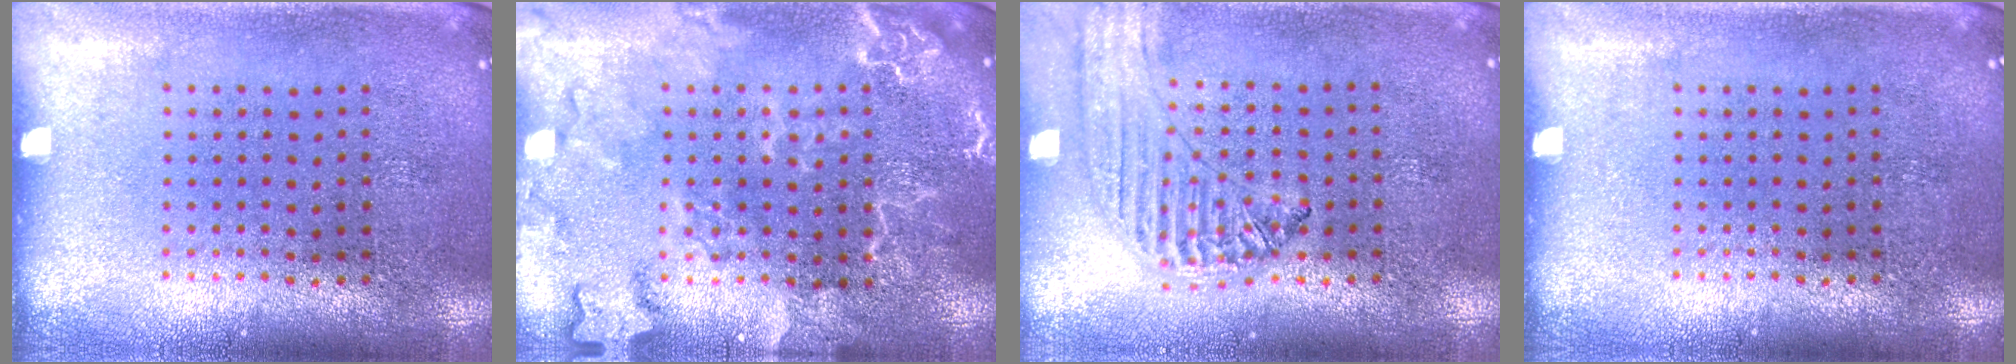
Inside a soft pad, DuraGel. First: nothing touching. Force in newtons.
{"total": 2.4, "press": 2.3, "slide": 0.5}
{"total": 1.2, "press": 1.2, "slide": 0.1}
{"total": 0.0}